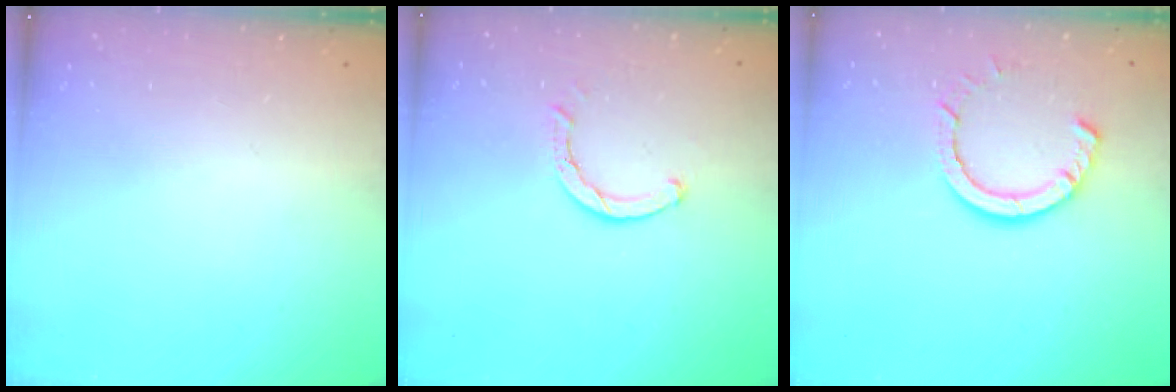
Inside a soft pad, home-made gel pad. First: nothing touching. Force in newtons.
{"total": 1.6, "press": 1.6, "slide": 0.2}
{"total": 8.5, "press": 8.4, "slide": 1.0}